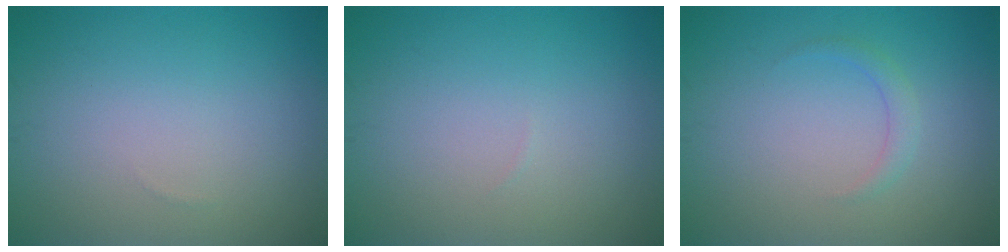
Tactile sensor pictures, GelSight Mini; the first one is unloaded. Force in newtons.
{"total": 0.0}
{"total": 0.8, "press": 0.8, "slide": 0.0}